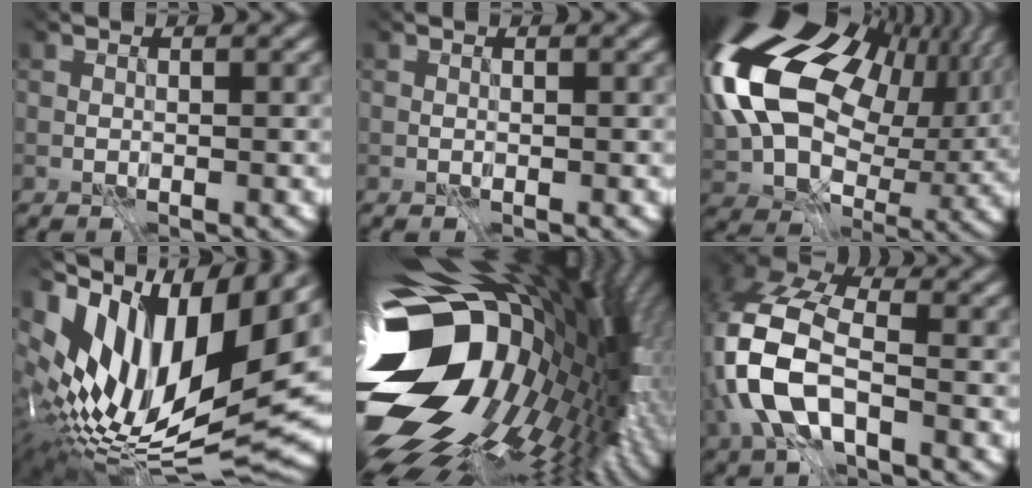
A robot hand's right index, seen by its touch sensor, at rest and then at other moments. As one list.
[{"total": 0.0}, {"total": 17.8, "force": [2.8, 12.3, 12.5], "torque": [-0.262, -0.023, 0.091]}, {"total": 14.9, "force": [1.6, 6.9, 13.1], "torque": [-0.246, 0.002, 0.049]}, {"total": 17.9, "force": [-4.0, 10.6, 13.9], "torque": [-0.265, -0.054, -0.041]}, {"total": 9.0, "force": [-4.2, 4.3, 6.7], "torque": [-0.184, -0.014, -0.071]}]